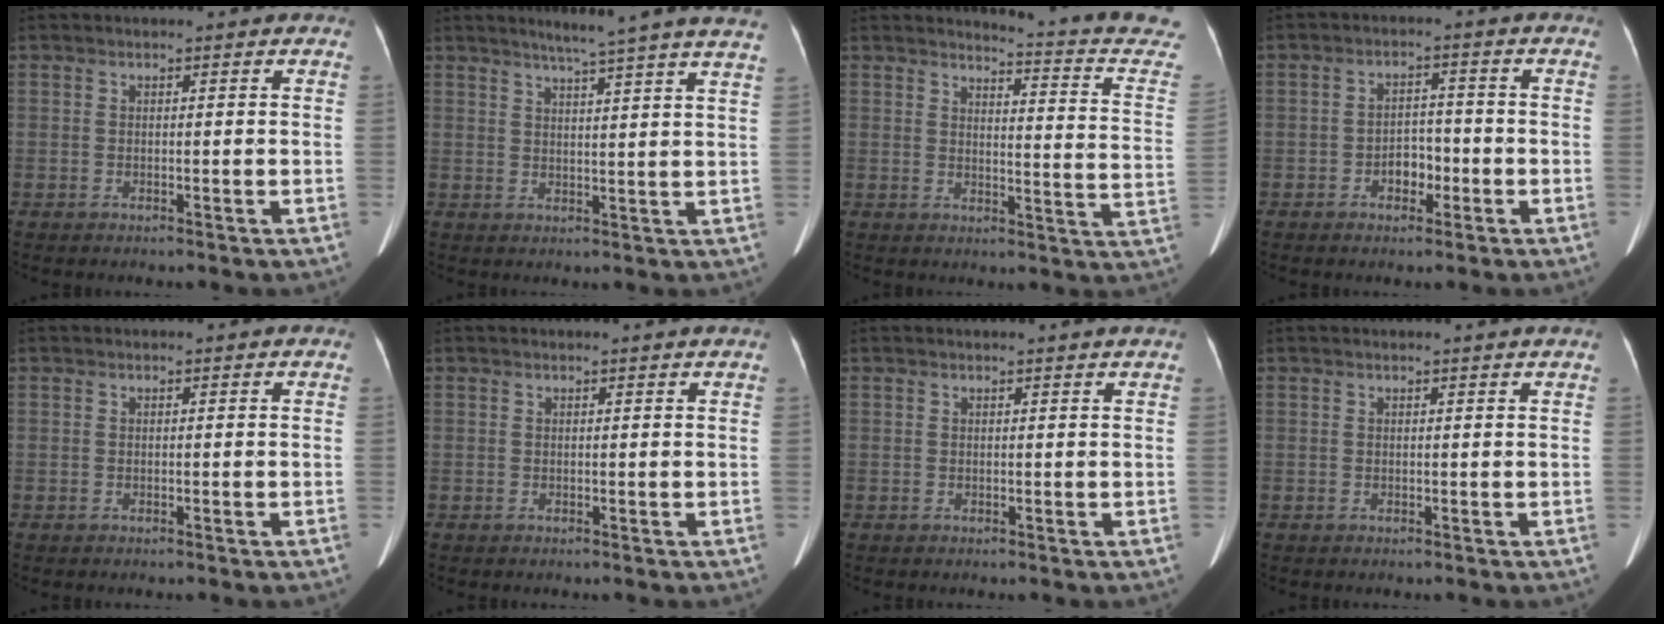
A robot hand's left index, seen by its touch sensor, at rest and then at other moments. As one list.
[{"total": 14.1, "force": [12.0, -1.6, 7.1], "torque": [-0.103, -0.023, 0.138]}, {"total": 13.3, "force": [13.0, -0.1, 3.0], "torque": [-0.026, -0.093, 0.120]}, {"total": 3.6, "force": [-1.6, 2.3, 2.2], "torque": [-0.035, 0.011, -0.027]}, {"total": 0.0}, {"total": 0.7, "force": [0.7, 0.0, 0.2], "torque": [-0.008, 0.003, 0.006]}, {"total": 1.2, "force": [1.2, -0.2, 0.3], "torque": [-0.013, 0.000, 0.014]}, {"total": 1.0, "force": [1.0, -0.1, 0.2], "torque": [-0.011, 0.003, 0.009]}]